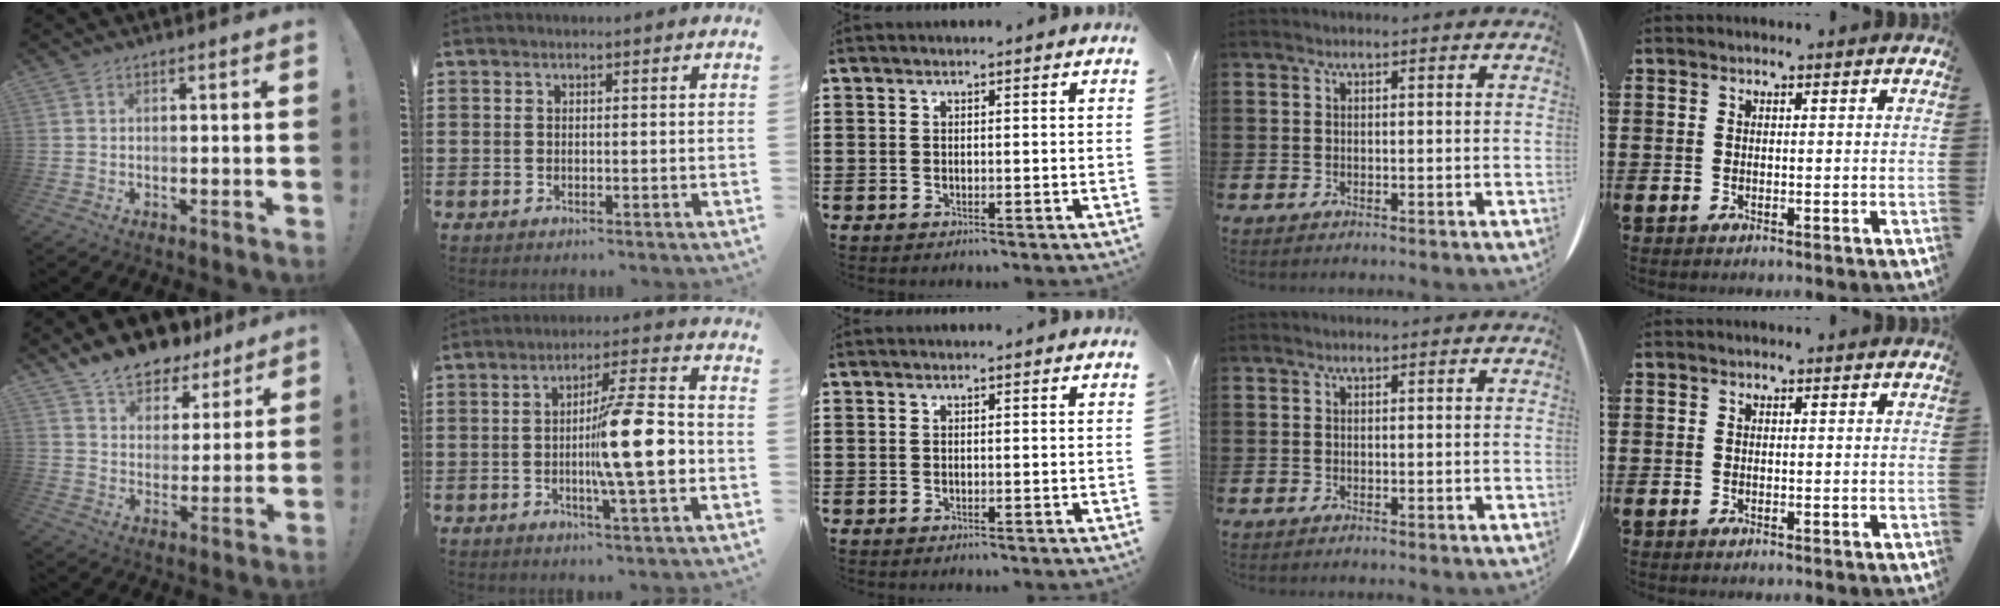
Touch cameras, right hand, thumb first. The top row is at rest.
{"thumb": {"total": 10.7, "force": [9.6, 4.3, 1.9], "torque": [-0.045, -0.081, 0.179]}, "index": {"total": 11.5, "force": [-1.7, 1.8, 11.2], "torque": [-0.170, -0.009, -0.035]}}